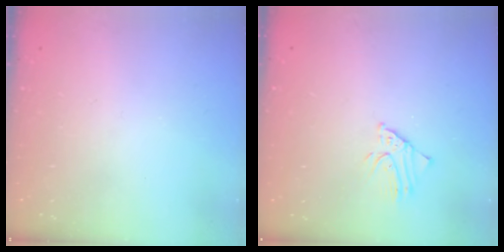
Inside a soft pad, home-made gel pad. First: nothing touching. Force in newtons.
{"total": 2.5, "press": 2.5, "slide": 0.2}